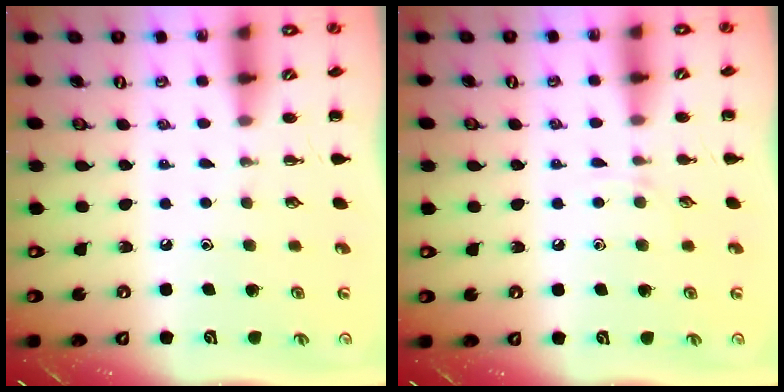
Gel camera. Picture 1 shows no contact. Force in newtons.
{"total": 2.5, "press": 2.3, "slide": 0.9}